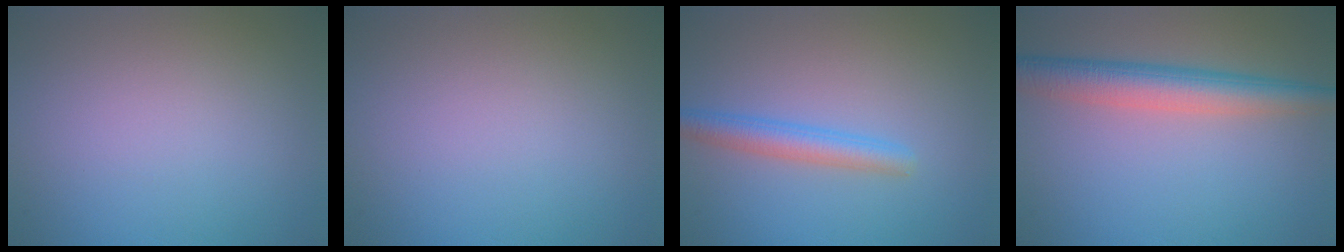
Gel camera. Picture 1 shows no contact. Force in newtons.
{"total": 0.0}
{"total": 2.8, "press": 2.8, "slide": 0.0}
{"total": 5.1, "press": 5.1, "slide": 0.2}